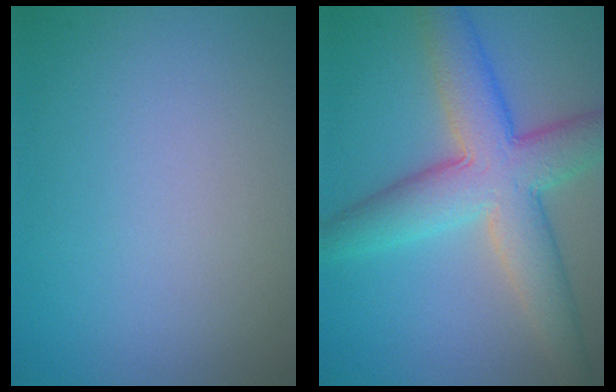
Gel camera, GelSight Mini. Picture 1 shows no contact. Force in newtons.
{"total": 8.4, "press": 8.4, "slide": 0.3}